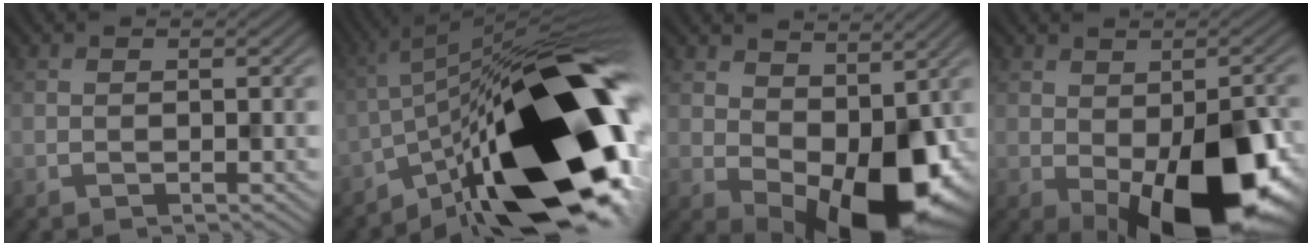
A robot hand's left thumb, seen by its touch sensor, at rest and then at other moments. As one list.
[{"total": 20.8, "force": [-9.0, 6.9, 17.5], "torque": [-0.260, 0.008, -0.164]}, {"total": 12.5, "force": [0.4, 7.7, 9.8], "torque": [-0.146, -0.024, 0.021]}, {"total": 17.1, "force": [-5.7, 8.7, 13.5], "torque": [-0.183, -0.034, -0.064]}]